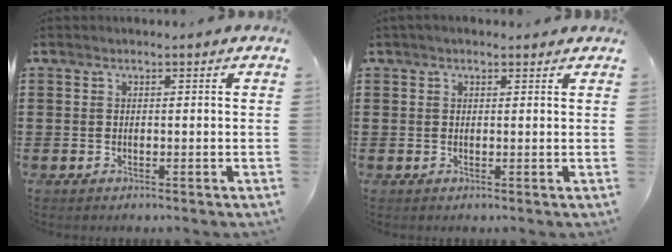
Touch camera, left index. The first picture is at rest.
{"total": 1.0, "force": [0.6, 0.5, 0.6], "torque": [-0.012, 0.005, 0.011]}